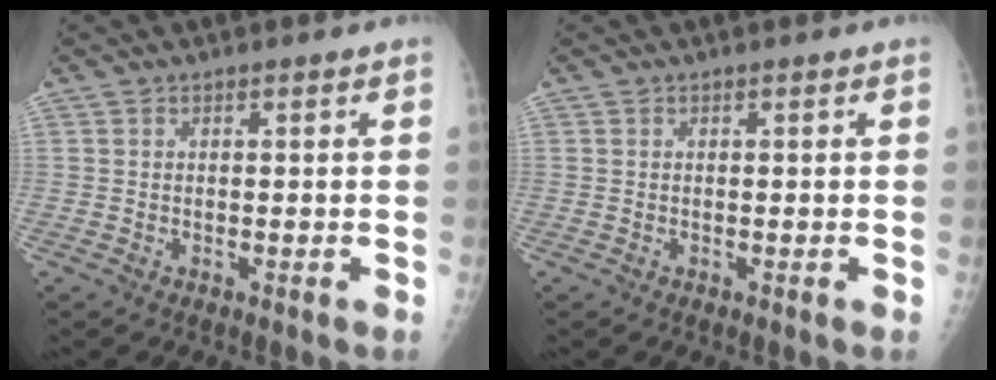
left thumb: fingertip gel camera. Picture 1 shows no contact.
{"total": 0.0}